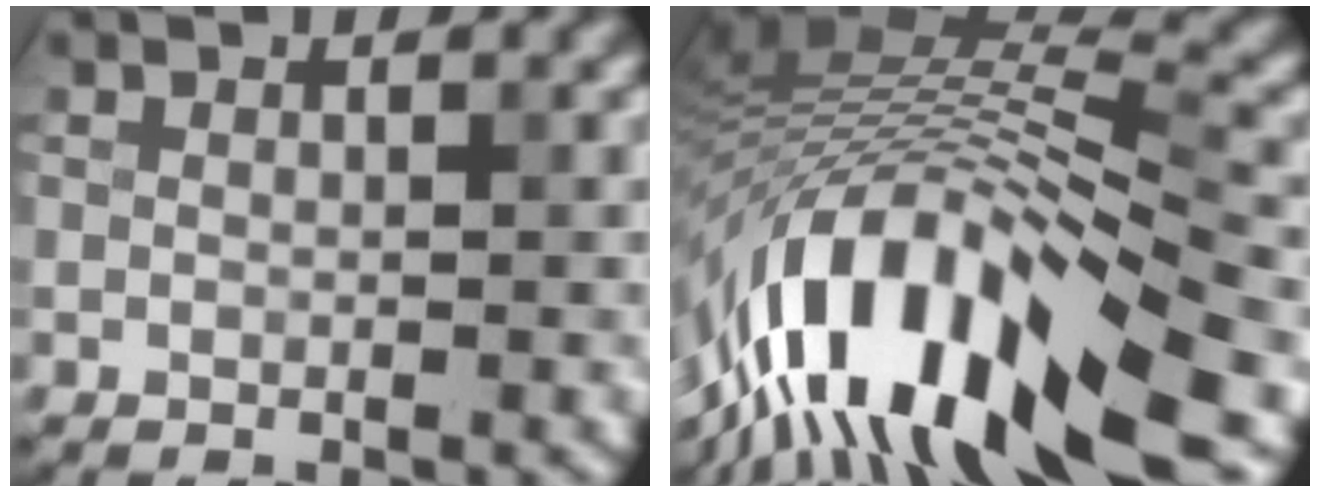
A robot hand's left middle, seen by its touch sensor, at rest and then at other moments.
{"total": 13.5, "force": [-8.1, 4.0, 10.0], "torque": [-0.186, 0.022, -0.129]}